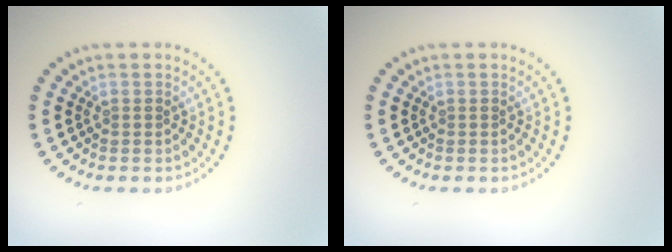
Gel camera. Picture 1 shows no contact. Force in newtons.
{"total": 0.0}